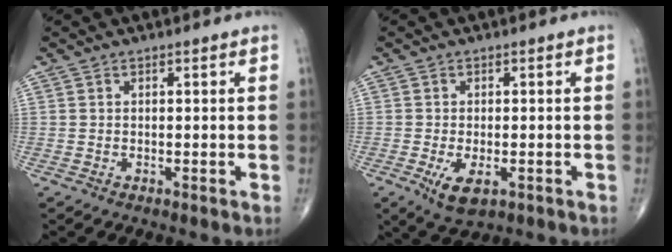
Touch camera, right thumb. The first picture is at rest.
{"total": 5.3, "force": [-1.9, 2.5, 4.3], "torque": [-0.076, -0.010, -0.026]}